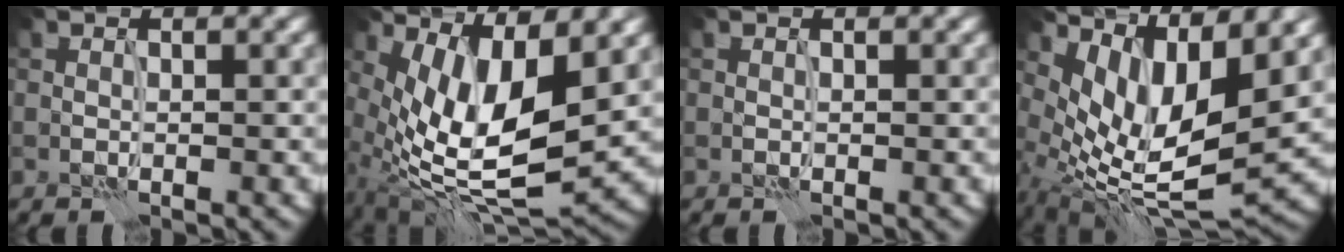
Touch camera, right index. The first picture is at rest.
{"total": 10.6, "force": [1.3, 3.9, 9.8], "torque": [-0.192, -0.020, 0.027]}
{"total": 0.0}
{"total": 9.5, "force": [2.3, 4.2, 8.2], "torque": [-0.161, -0.017, 0.049]}